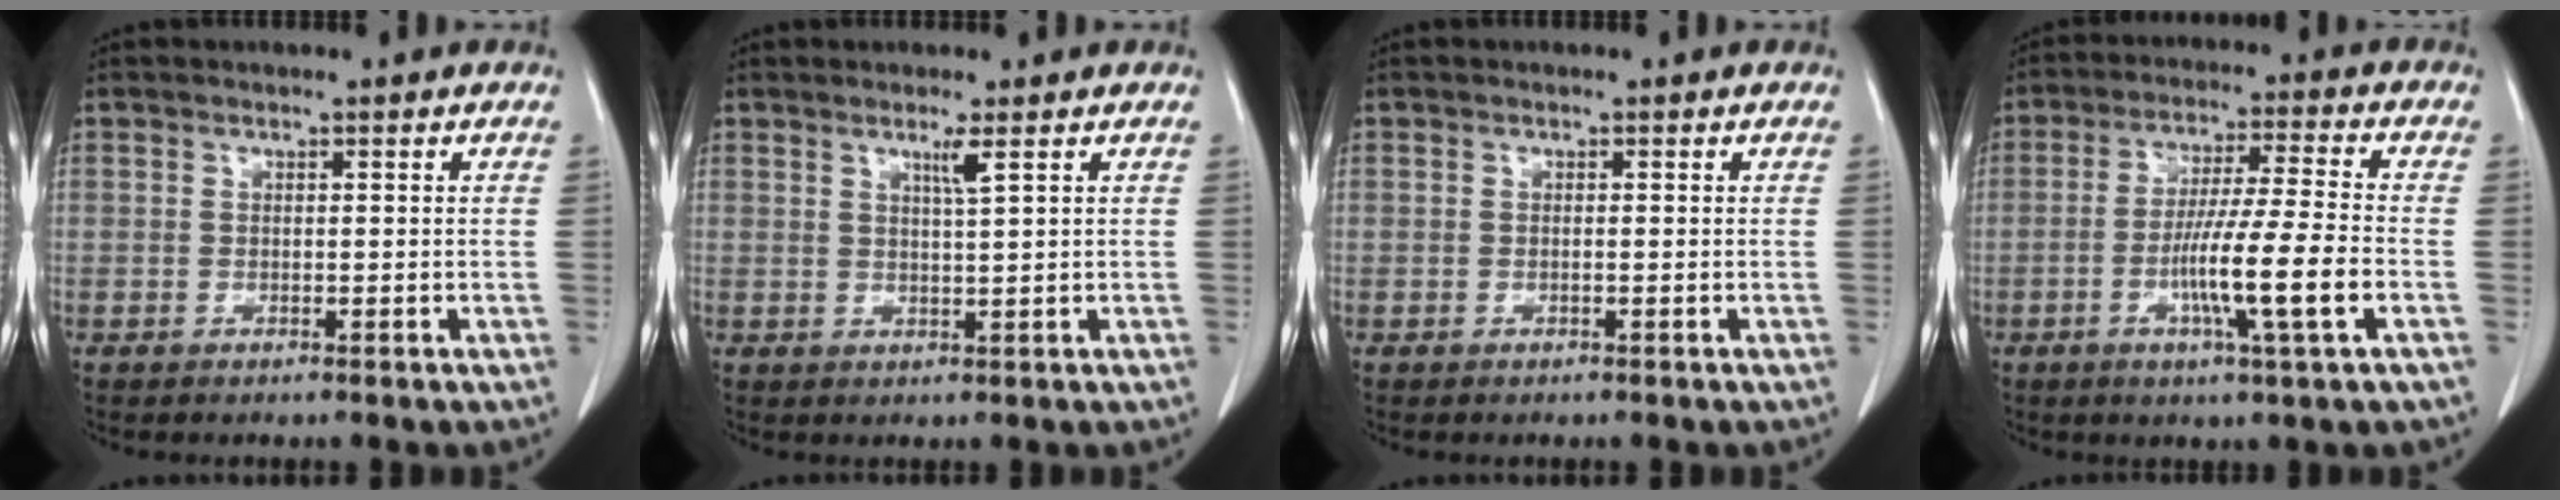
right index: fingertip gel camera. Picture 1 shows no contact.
{"total": 2.1, "force": [1.2, -0.6, 1.7], "torque": [-0.033, -0.007, 0.024]}
{"total": 0.0}
{"total": 11.1, "force": [-3.3, -0.6, 10.6], "torque": [-0.193, -0.009, -0.060]}